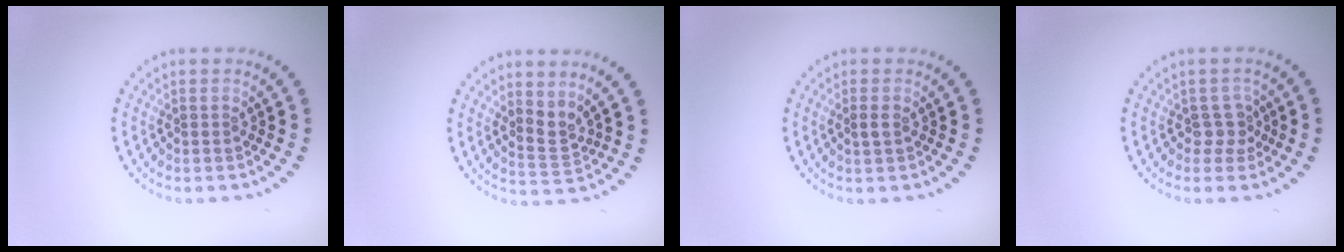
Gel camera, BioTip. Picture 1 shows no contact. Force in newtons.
{"total": 2.2, "press": 1.5, "slide": 1.6}
{"total": 0.9, "press": 0.9, "slide": 0.1}
{"total": 1.5, "press": 1.3, "slide": 0.9}